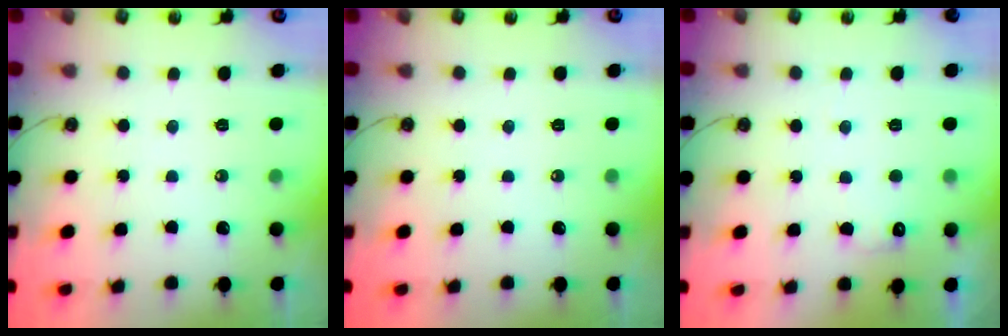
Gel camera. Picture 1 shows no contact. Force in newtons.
{"total": 0.0}
{"total": 6.7, "press": 6.7, "slide": 0.5}